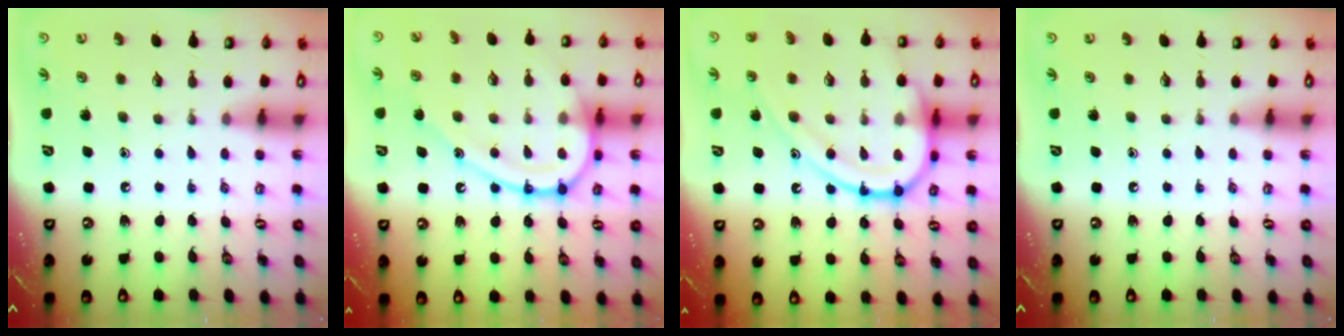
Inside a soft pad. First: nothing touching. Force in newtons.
{"total": 18.1, "press": 18.0, "slide": 1.8}
{"total": 20.1, "press": 20.0, "slide": 1.9}
{"total": 0.0}